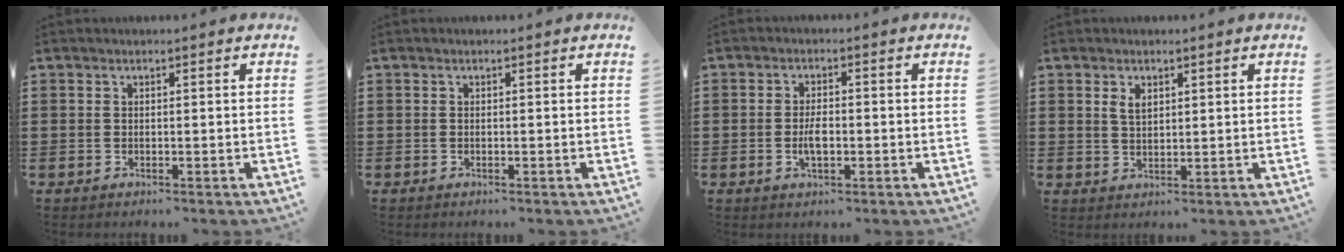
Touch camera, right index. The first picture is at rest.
{"total": 0.0}
{"total": 3.6, "force": [-0.7, 1.5, 3.2], "torque": [-0.065, 0.000, -0.015]}
{"total": 2.2, "force": [1.1, 1.2, 1.5], "torque": [-0.033, 0.003, 0.021]}